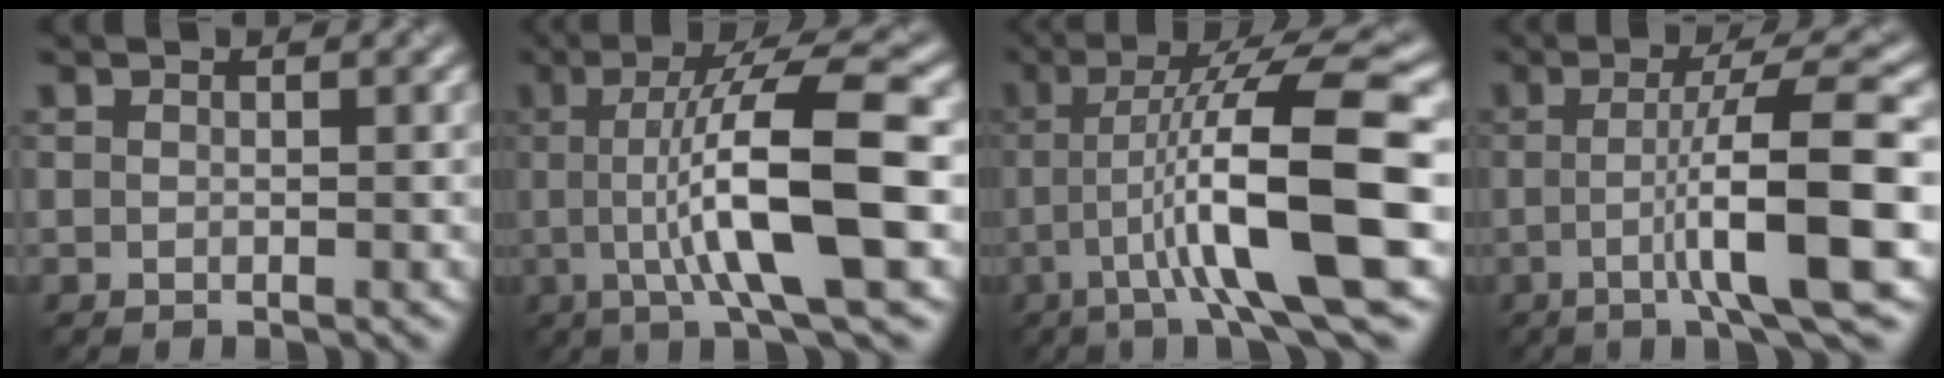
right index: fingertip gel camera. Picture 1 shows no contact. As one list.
[{"total": 10.2, "force": [-1.0, 2.2, 9.9], "torque": [-0.136, 0.011, -0.012]}, {"total": 11.1, "force": [-2.1, 1.8, 10.8], "torque": [-0.153, 0.016, -0.032]}, {"total": 8.8, "force": [-1.6, 1.4, 8.5], "torque": [-0.114, 0.007, -0.018]}]